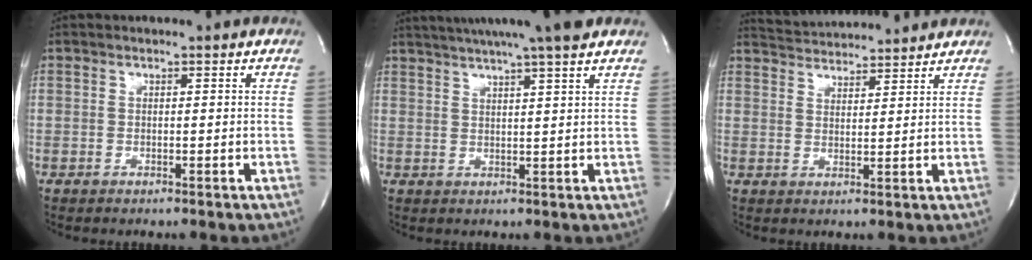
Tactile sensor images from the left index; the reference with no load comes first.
{"total": 13.2, "force": [11.0, -0.8, 7.2], "torque": [-0.126, 0.013, 0.144]}
{"total": 9.2, "force": [8.9, 0.6, 1.9], "torque": [-0.044, 0.020, 0.134]}